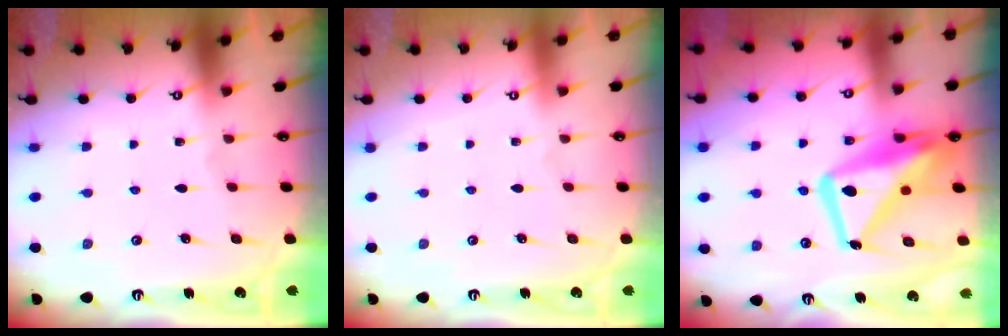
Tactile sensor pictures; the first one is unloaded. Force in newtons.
{"total": 4.0, "press": 4.0, "slide": 0.1}
{"total": 16.8, "press": 16.8, "slide": 1.5}